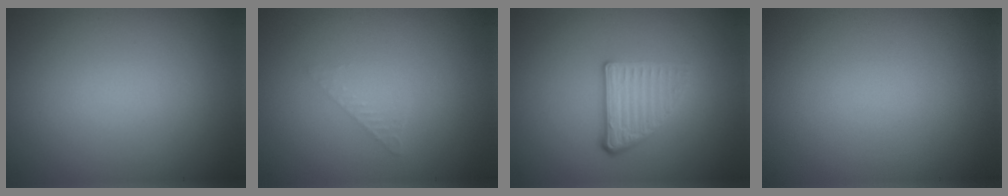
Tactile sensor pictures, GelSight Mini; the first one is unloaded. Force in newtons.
{"total": 1.0, "press": 1.0, "slide": 0.0}
{"total": 3.8, "press": 2.4, "slide": 3.0}
{"total": 0.0}